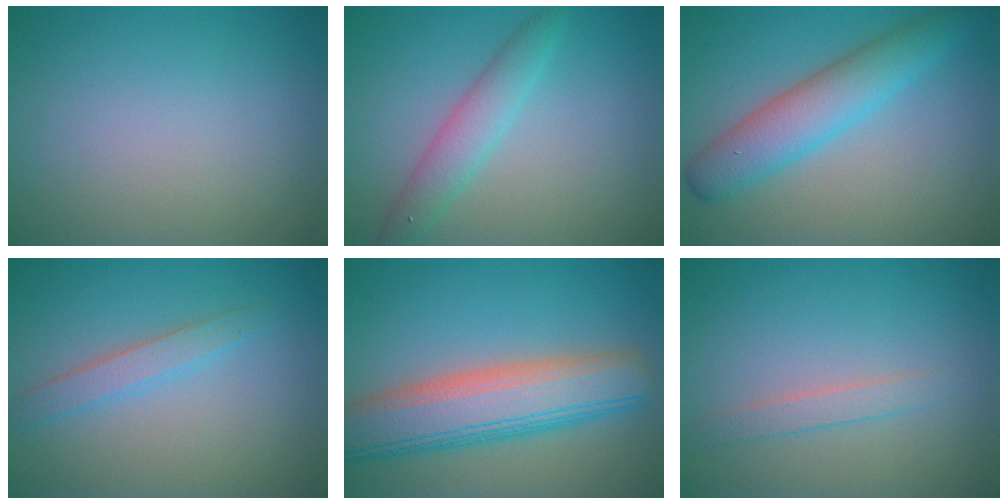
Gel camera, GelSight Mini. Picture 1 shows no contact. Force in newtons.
{"total": 3.0, "press": 3.0, "slide": 0.1}
{"total": 5.3, "press": 5.3, "slide": 0.0}
{"total": 2.0, "press": 2.0, "slide": 0.0}
{"total": 8.6, "press": 8.6, "slide": 0.6}
{"total": 1.5, "press": 1.5, "slide": 0.1}